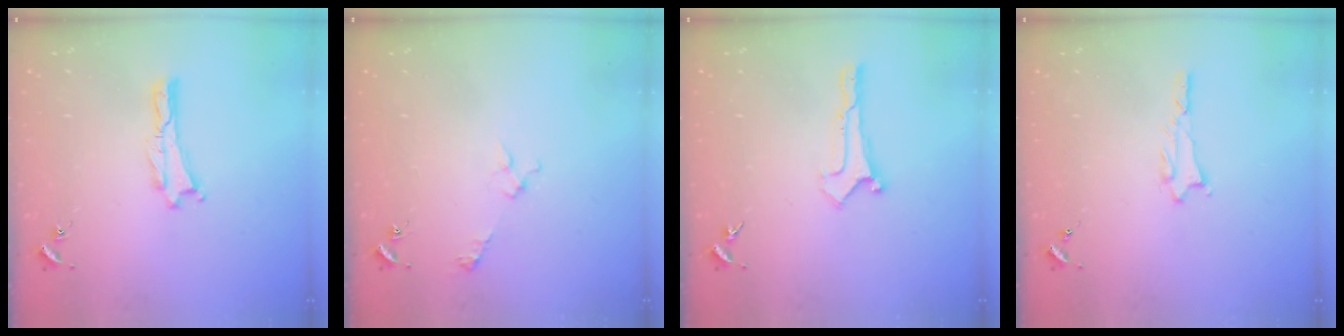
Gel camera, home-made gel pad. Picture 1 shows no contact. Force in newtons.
{"total": 3.3, "press": 3.3, "slide": 0.4}
{"total": 0.0}
{"total": 0.9, "press": 0.9, "slide": 0.2}